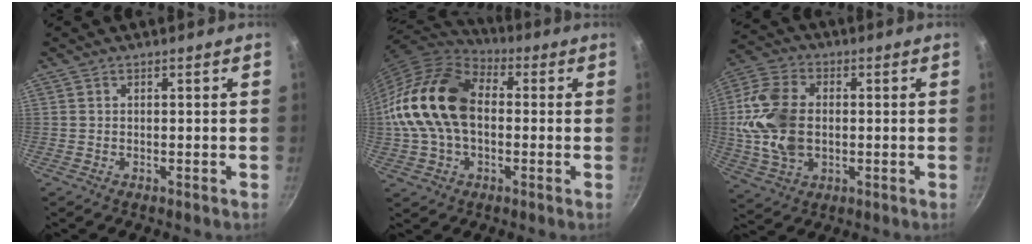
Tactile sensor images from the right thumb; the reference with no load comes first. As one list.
[{"total": 18.9, "force": [0.3, 12.7, 14.0], "torque": [-0.258, 0.036, -0.008]}, {"total": 14.3, "force": [0.1, 9.7, 10.5], "torque": [-0.200, 0.010, -0.002]}]